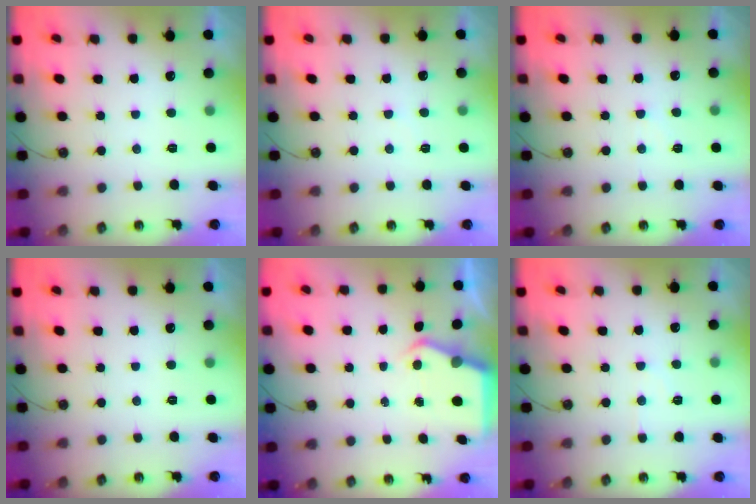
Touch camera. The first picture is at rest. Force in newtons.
{"total": 2.0, "press": 2.0, "slide": 0.3}
{"total": 3.2, "press": 3.2, "slide": 0.5}
{"total": 0.0}
{"total": 3.9, "press": 3.9, "slide": 0.5}
{"total": 5.3, "press": 5.3, "slide": 0.7}